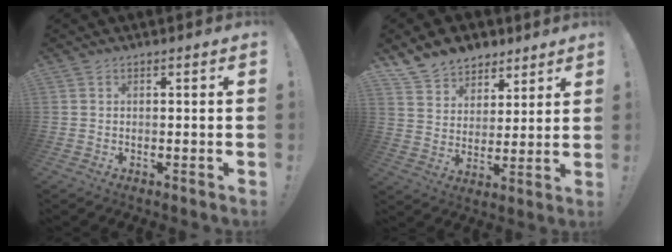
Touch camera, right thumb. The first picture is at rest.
{"total": 10.3, "force": [7.9, 6.5, 1.5], "torque": [-0.039, -0.061, 0.159]}